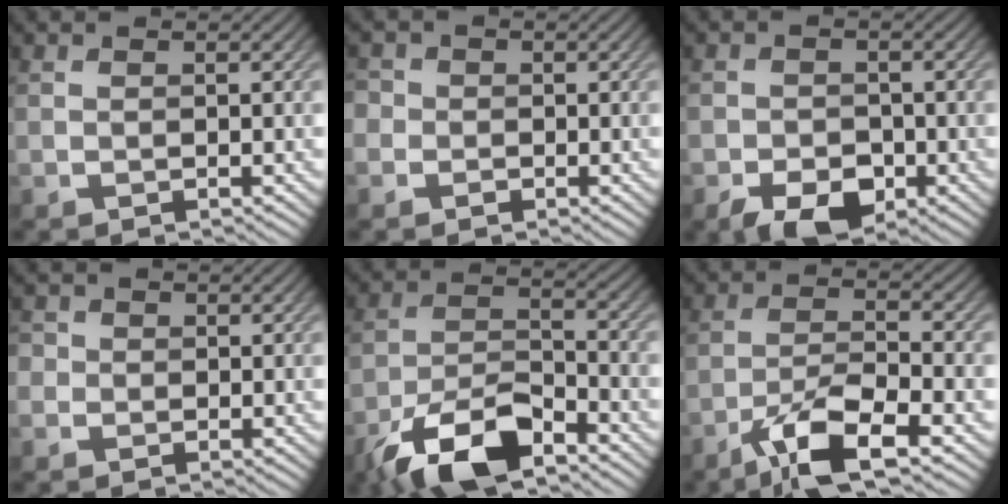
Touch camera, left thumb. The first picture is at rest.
{"total": 2.7, "force": [-0.3, 2.6, 0.7], "torque": [-0.002, 0.007, -0.037]}
{"total": 5.0, "force": [-2.8, 3.0, 2.8], "torque": [-0.048, -0.008, -0.053]}
{"total": 2.0, "force": [0.3, 2.0, 0.4], "torque": [-0.008, 0.006, -0.013]}
{"total": 11.8, "force": [-8.2, 4.2, 7.3], "torque": [-0.138, -0.001, -0.168]}
{"total": 8.8, "force": [-5.5, 2.1, 6.5], "torque": [-0.124, 0.000, -0.103]}